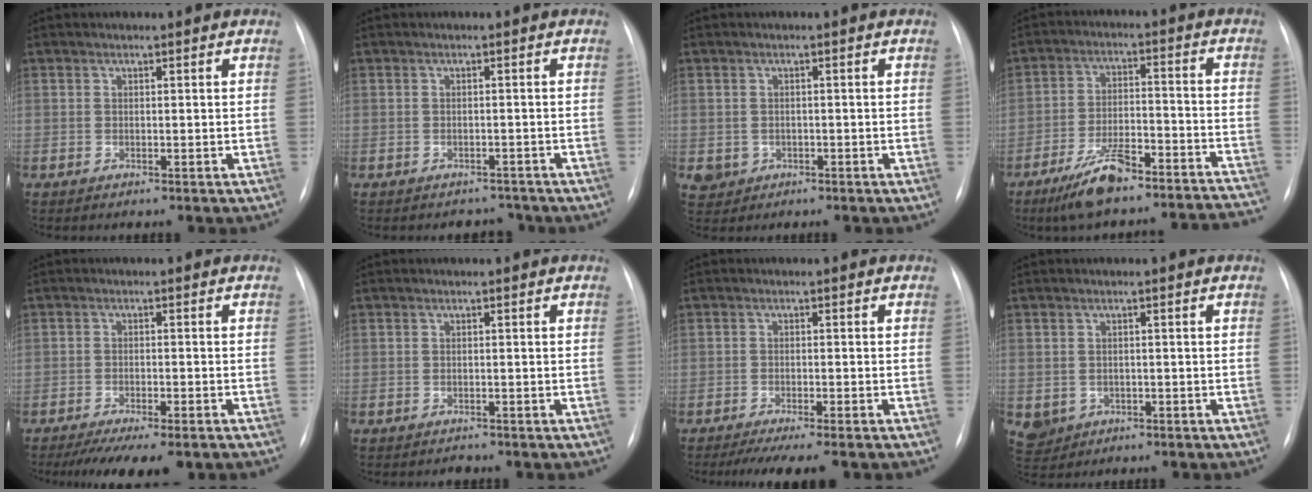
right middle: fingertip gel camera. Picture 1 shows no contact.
{"total": 2.6, "force": [-2.3, 1.2, -0.4], "torque": [0.007, 0.008, -0.029]}
{"total": 3.2, "force": [-1.0, 3.0, 0.5], "torque": [-0.006, 0.004, -0.008]}
{"total": 16.8, "force": [-14.6, 2.9, 7.9], "torque": [-0.097, 0.033, -0.223]}
{"total": 10.2, "force": [-7.9, 2.4, 5.9], "torque": [-0.077, -0.008, -0.112]}
{"total": 0.8, "force": [-0.8, 0.4, -0.1], "torque": [-0.002, -0.001, -0.011]}
{"total": 8.0, "force": [-6.5, 0.6, 4.5], "torque": [-0.055, -0.011, -0.096]}
{"total": 4.7, "force": [-1.7, 4.2, 1.3], "torque": [-0.025, 0.002, -0.016]}